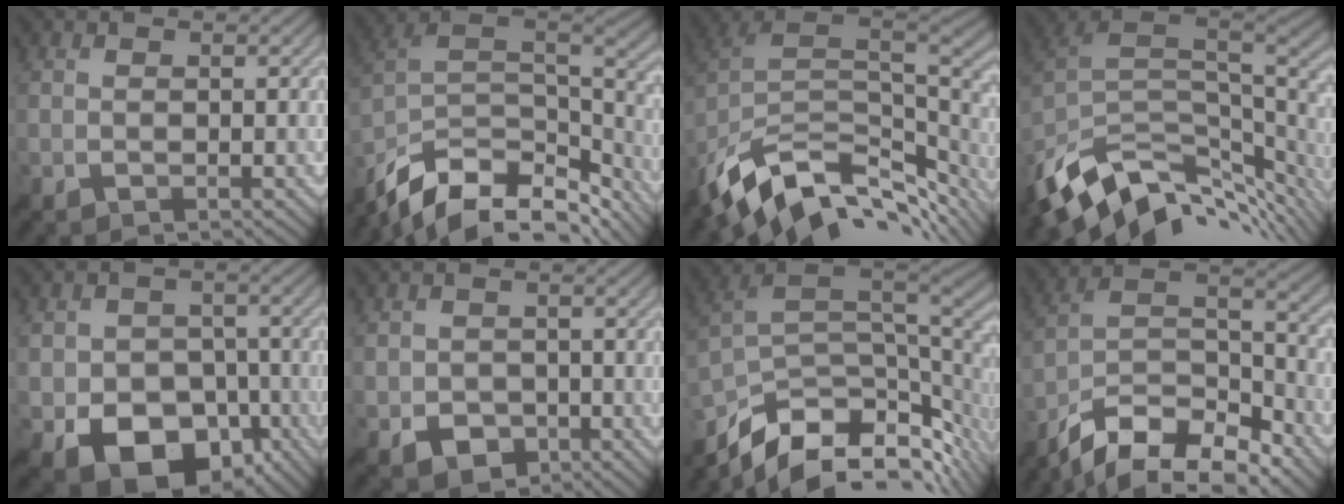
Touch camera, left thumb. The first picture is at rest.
{"total": 15.6, "force": [-10.5, 7.4, 8.9], "torque": [-0.222, -0.023, -0.171]}
{"total": 13.7, "force": [-6.5, 7.4, 9.5], "torque": [-0.220, -0.019, -0.115]}
{"total": 12.4, "force": [-5.5, 6.4, 9.2], "torque": [-0.210, -0.019, -0.088]}
{"total": 11.6, "force": [-4.8, 8.4, 6.4], "torque": [-0.116, -0.034, -0.082]}
{"total": 3.7, "force": [-1.4, 3.1, 1.5], "torque": [-0.031, -0.011, -0.024]}
{"total": 13.2, "force": [-5.8, 6.9, 9.7], "torque": [-0.206, -0.027, -0.089]}
{"total": 14.7, "force": [-11.3, 4.9, 8.1], "torque": [-0.187, -0.001, -0.197]}